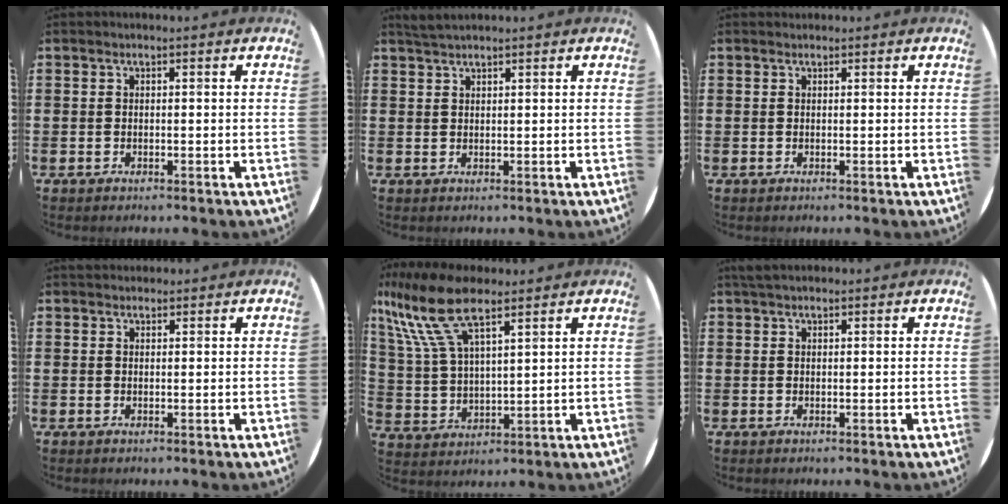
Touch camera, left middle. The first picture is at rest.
{"total": 1.5, "force": [1.5, 0.0, 0.4], "torque": [-0.008, 0.002, 0.028]}
{"total": 0.0}
{"total": 0.8, "force": [0.8, 0.3, -0.1], "torque": [0.009, 0.000, 0.013]}
{"total": 11.8, "force": [8.5, 3.5, 7.5], "torque": [-0.174, -0.010, 0.154]}
{"total": 1.2, "force": [1.1, 0.3, 0.4], "torque": [-0.009, 0.004, 0.020]}